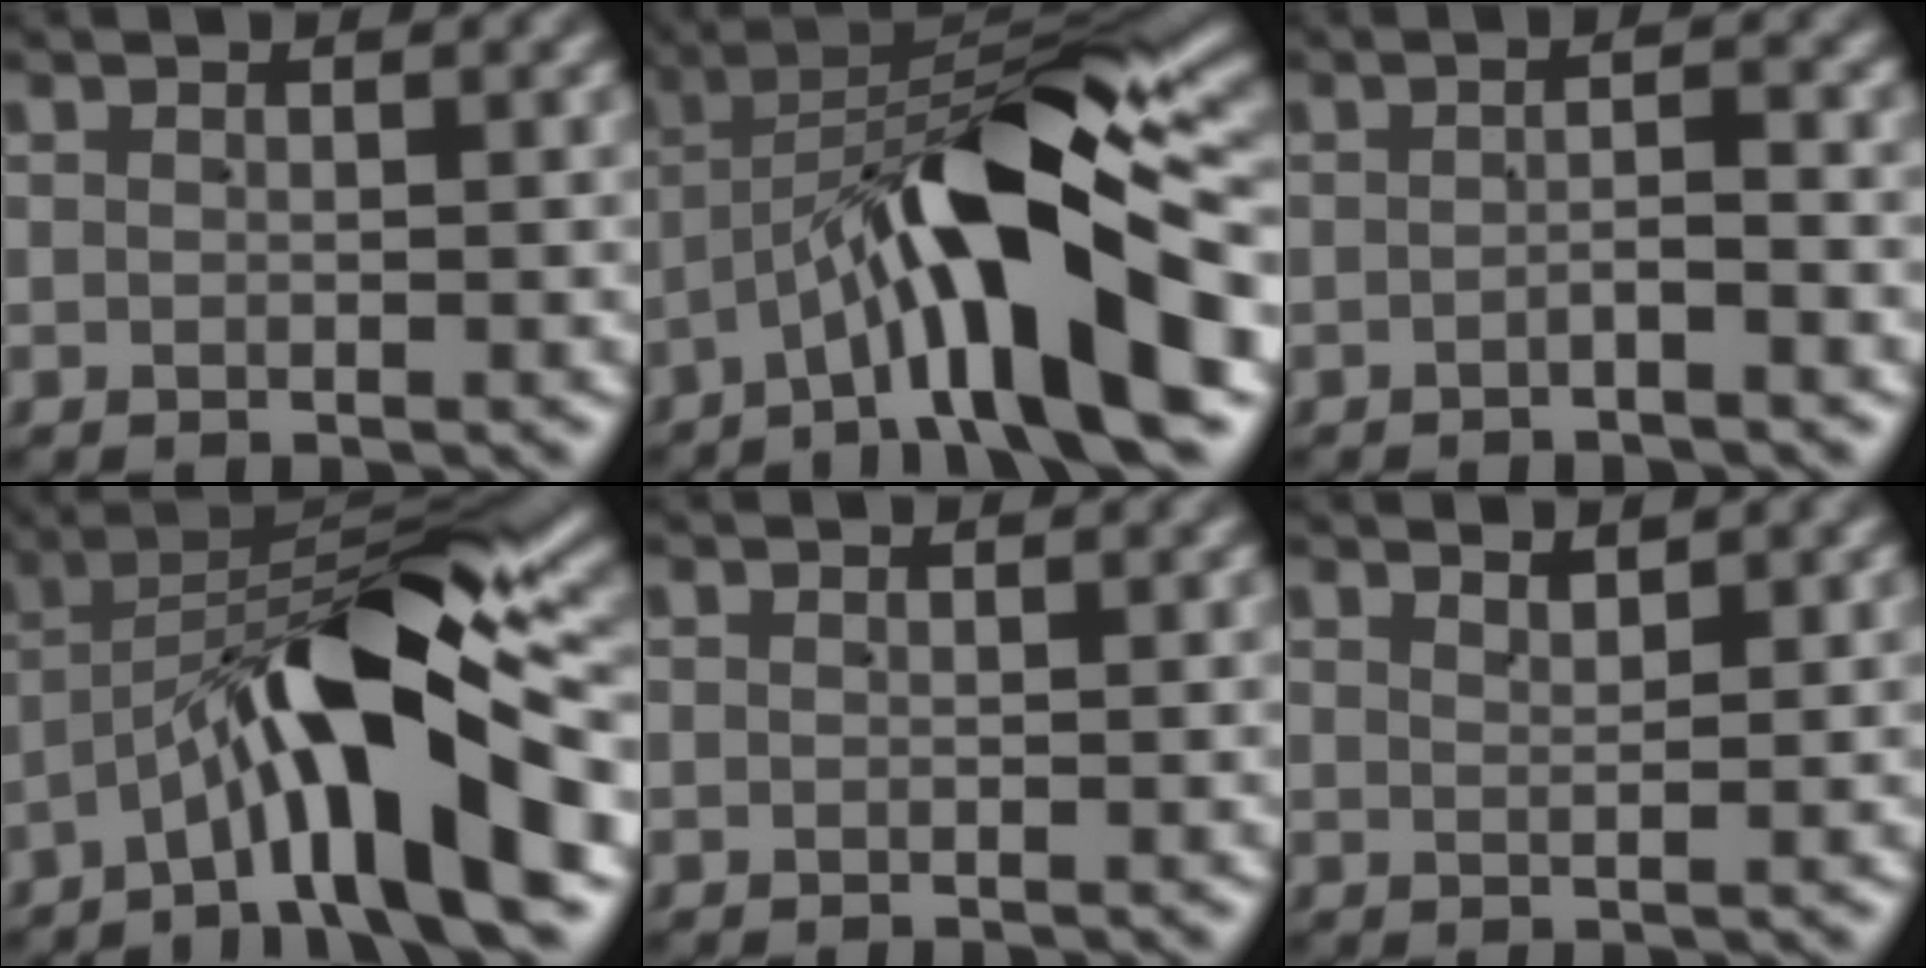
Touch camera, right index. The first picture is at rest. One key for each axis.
{"total": 13.5, "fx": -2.1, "fy": 4.7, "fz": 12.5, "tx": -0.198, "ty": -0.001, "tz": -0.026}
{"total": 1.7, "fx": -1.1, "fy": -0.1, "fz": 1.3, "tx": -0.014, "ty": 0.000, "tz": -0.019}
{"total": 12.0, "fx": -2.1, "fy": 4.2, "fz": 11.1, "tx": -0.176, "ty": 0.000, "tz": -0.028}
{"total": 0.0}
{"total": 1.7, "fx": 1.6, "fy": -0.4, "fz": 0.5, "tx": -0.004, "ty": -0.003, "tz": 0.030}